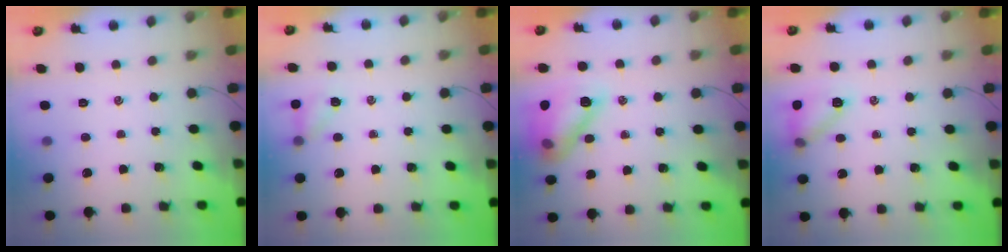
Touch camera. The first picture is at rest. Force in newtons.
{"total": 4.8, "press": 4.5, "slide": 1.5}
{"total": 13.9, "press": 13.9, "slide": 0.9}
{"total": 10.7, "press": 10.7, "slide": 0.3}